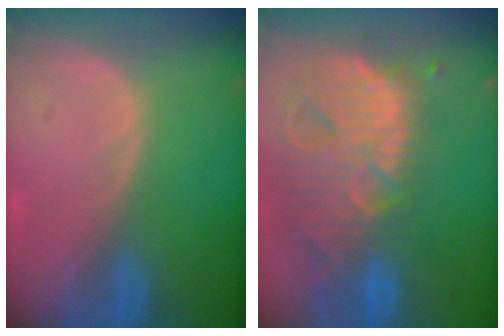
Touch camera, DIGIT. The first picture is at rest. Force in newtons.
{"total": 13.9, "press": 11.7, "slide": 7.5}